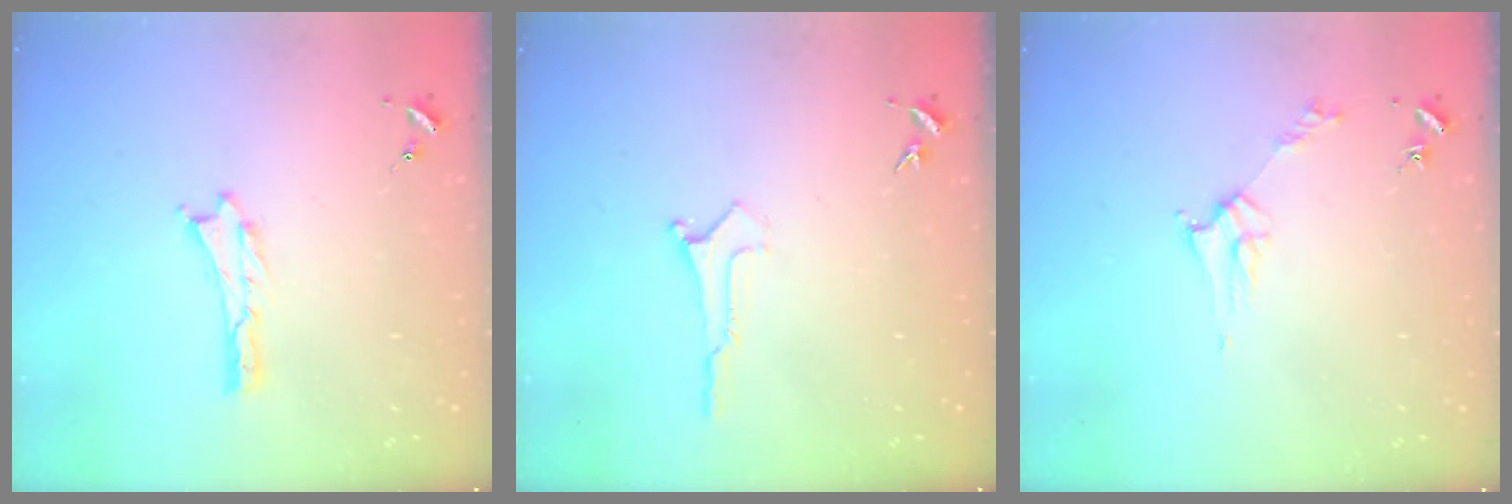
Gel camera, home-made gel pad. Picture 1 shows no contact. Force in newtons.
{"total": 0.0}
{"total": 2.8, "press": 2.8, "slide": 0.3}